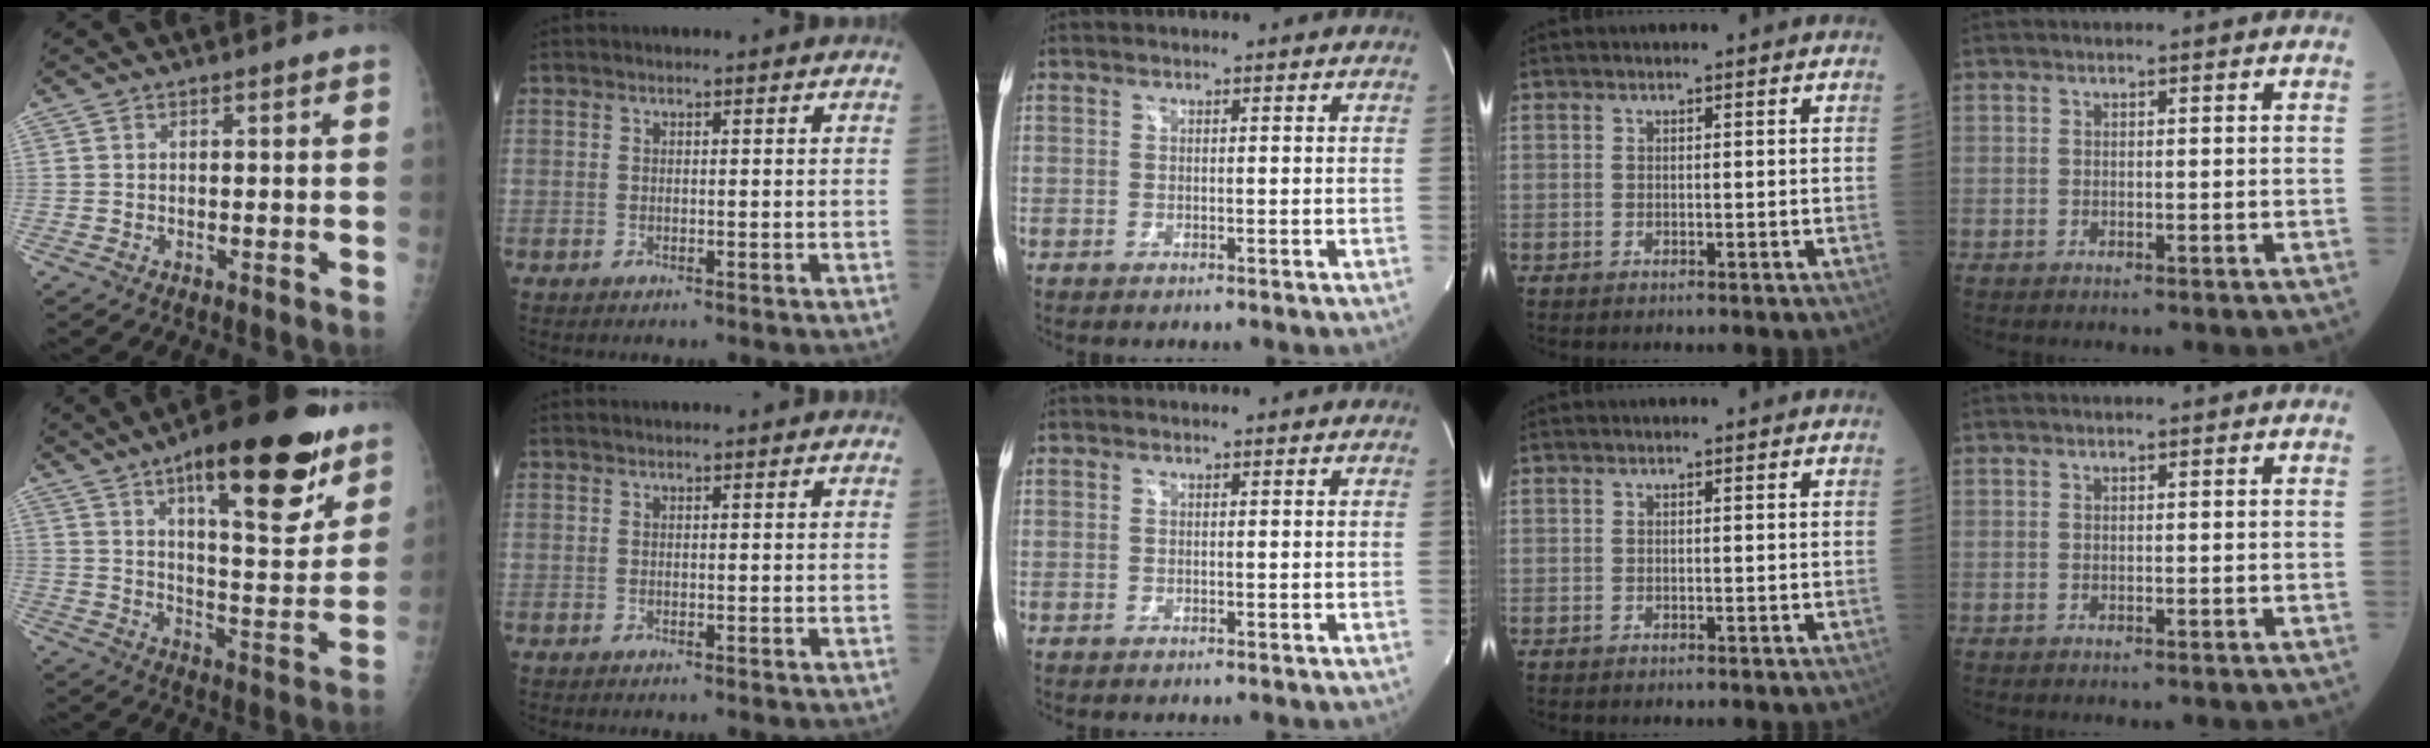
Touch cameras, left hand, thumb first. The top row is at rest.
{"thumb": {"total": 22.9, "force": [13.4, 7.2, 17.0], "torque": [-0.217, -0.060, 0.203]}, "index": {"total": 2.6, "force": [2.5, 0.1, 0.8], "torque": [-0.010, 0.021, 0.030]}}